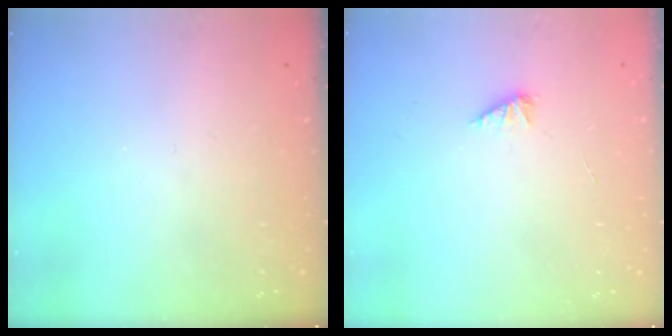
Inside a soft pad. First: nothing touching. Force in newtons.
{"total": 2.0, "press": 2.0, "slide": 0.3}